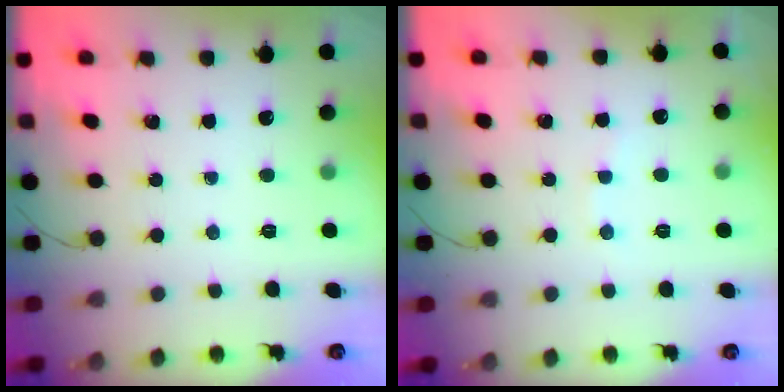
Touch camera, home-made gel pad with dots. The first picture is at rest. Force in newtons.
{"total": 4.3, "press": 4.2, "slide": 0.8}